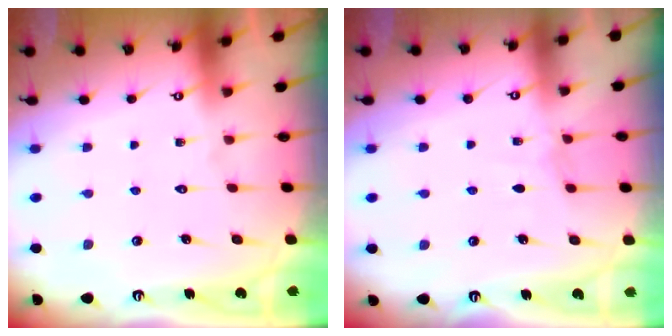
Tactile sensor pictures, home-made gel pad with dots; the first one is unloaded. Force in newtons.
{"total": 2.5, "press": 2.5, "slide": 0.3}